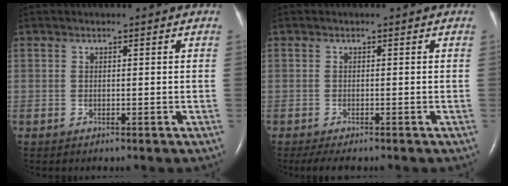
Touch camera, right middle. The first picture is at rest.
{"total": 3.9, "force": [-3.0, 1.1, 2.2], "torque": [-0.039, -0.012, -0.042]}